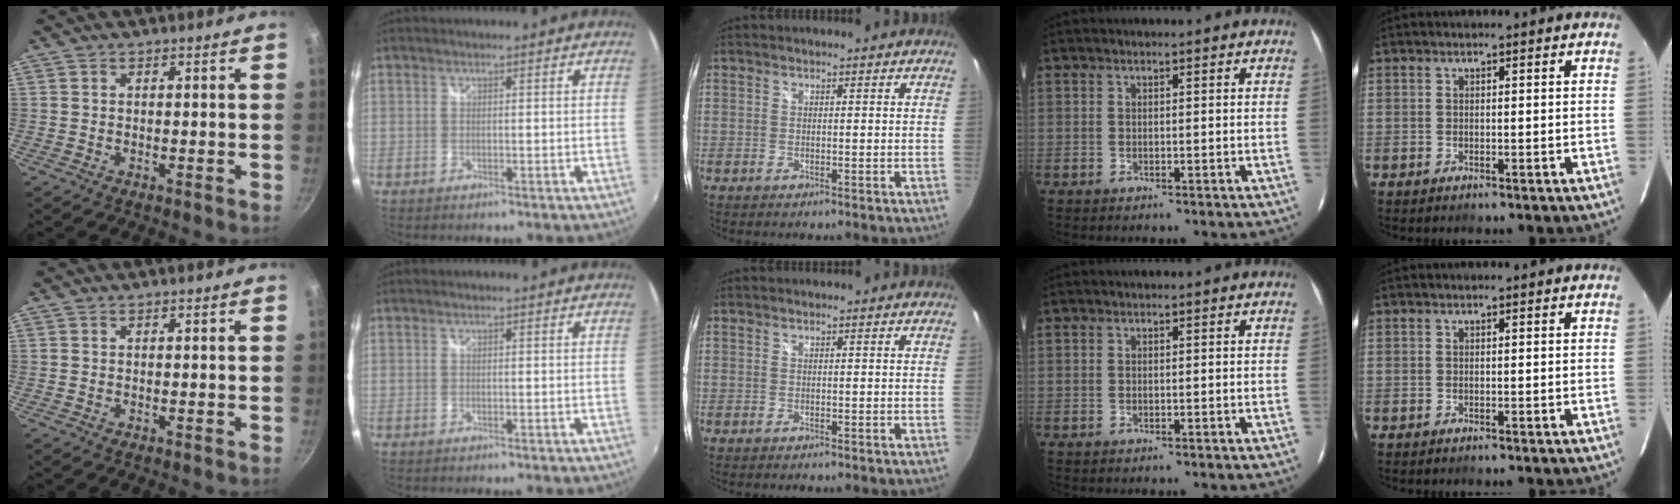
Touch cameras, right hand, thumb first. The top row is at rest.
{}